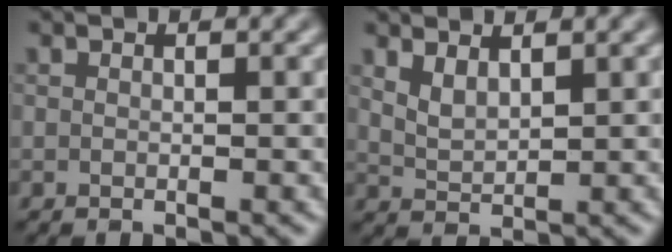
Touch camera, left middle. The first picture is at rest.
{"total": 1.9, "force": [1.4, 0.7, 1.1], "torque": [-0.027, -0.005, 0.033]}